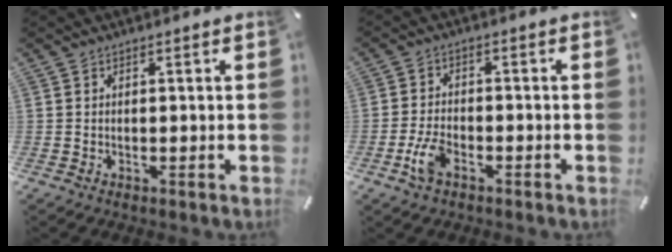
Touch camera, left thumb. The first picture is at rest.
{"total": 6.1, "force": [-2.9, 3.2, 4.3], "torque": [-0.107, 0.002, -0.059]}